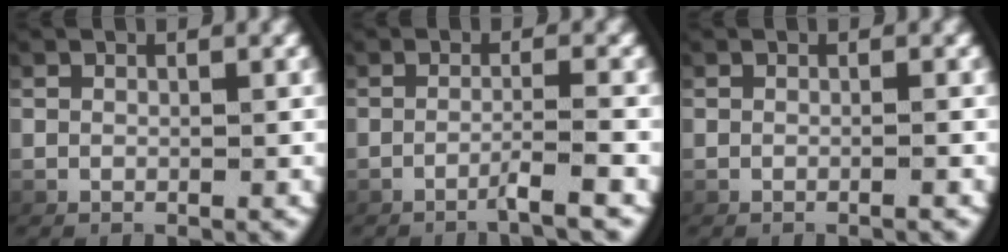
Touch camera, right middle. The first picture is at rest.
{"total": 2.2, "force": [-1.4, -0.4, 1.7], "torque": [-0.031, 0.004, -0.026]}
{"total": 0.5, "force": [-0.4, 0.0, 0.3], "torque": [-0.002, 0.008, -0.010]}